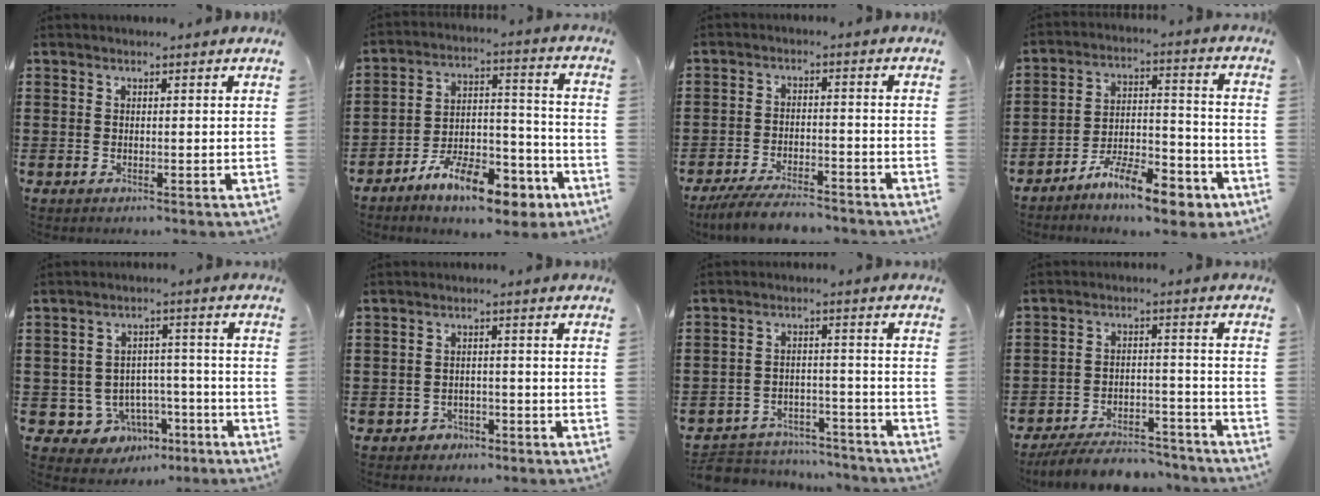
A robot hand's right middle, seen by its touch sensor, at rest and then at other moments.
{"total": 12.3, "force": [-9.1, 4.5, 6.9], "torque": [-0.108, 0.048, -0.163]}
{"total": 5.3, "force": [-4.9, 0.6, 1.9], "torque": [-0.043, -0.004, -0.097]}
{"total": 11.0, "force": [-8.5, 3.4, 6.1], "torque": [-0.091, 0.036, -0.153]}
{"total": 5.3, "force": [-2.7, 4.4, 1.3], "torque": [-0.036, 0.017, -0.047]}
{"total": 1.8, "force": [-1.5, 1.0, 0.0], "torque": [-0.009, 0.001, -0.035]}
{"total": 5.4, "force": [-5.3, 0.9, 0.4], "torque": [-0.019, 0.009, -0.111]}
{"total": 7.0, "force": [-6.6, 1.3, 1.9], "torque": [-0.034, 0.013, -0.128]}